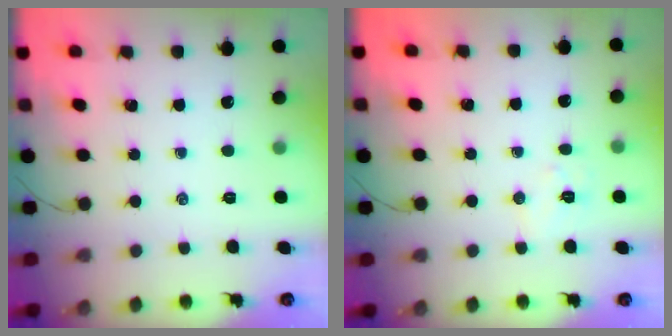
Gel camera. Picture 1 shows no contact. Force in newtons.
{"total": 5.8, "press": 5.7, "slide": 1.0}